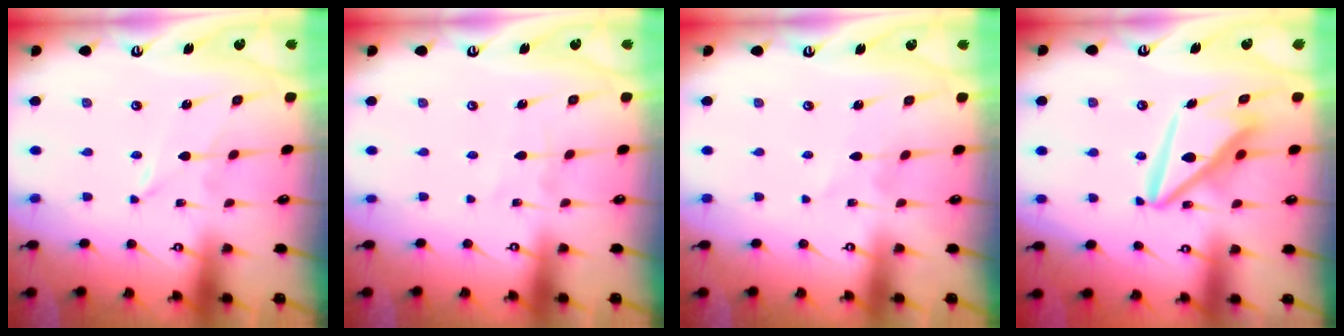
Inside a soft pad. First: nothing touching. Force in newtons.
{"total": 1.1, "press": 1.1, "slide": 0.0}
{"total": 1.8, "press": 1.8, "slide": 0.2}
{"total": 12.5, "press": 12.4, "slide": 1.3}